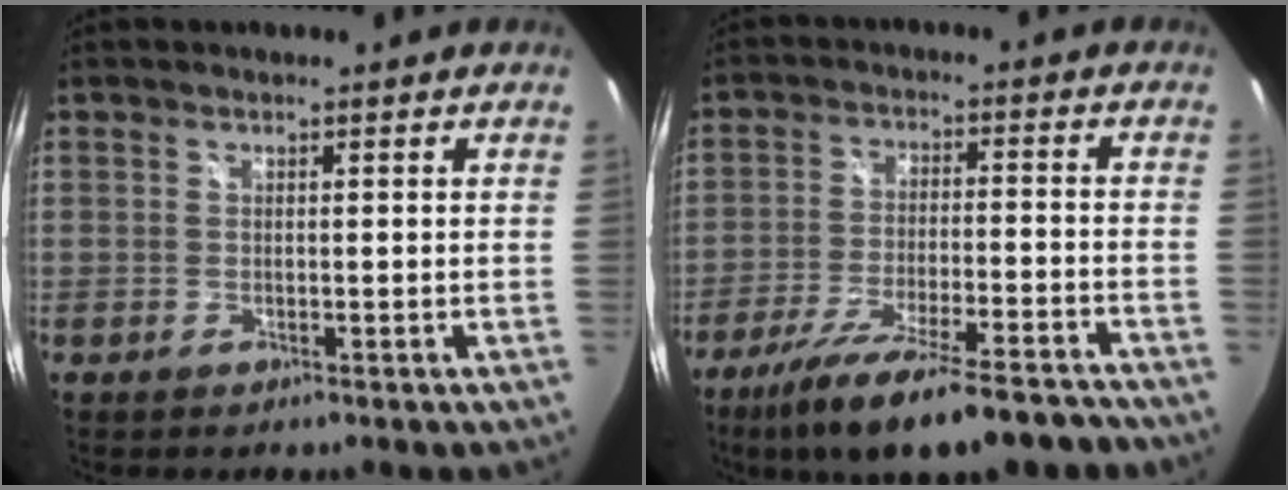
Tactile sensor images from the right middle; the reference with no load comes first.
{"total": 19.0, "force": [-15.1, 4.1, 10.9], "torque": [-0.202, -0.039, -0.232]}